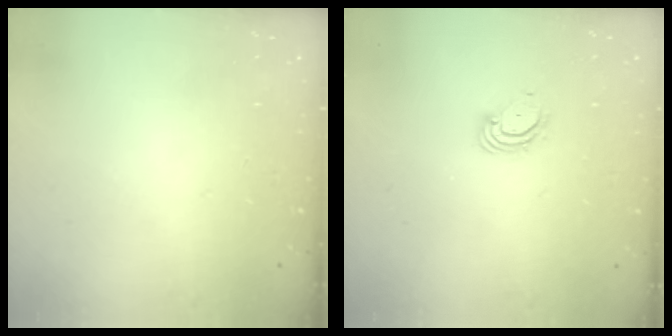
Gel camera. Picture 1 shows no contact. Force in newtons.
{"total": 4.3, "press": 4.3, "slide": 0.4}